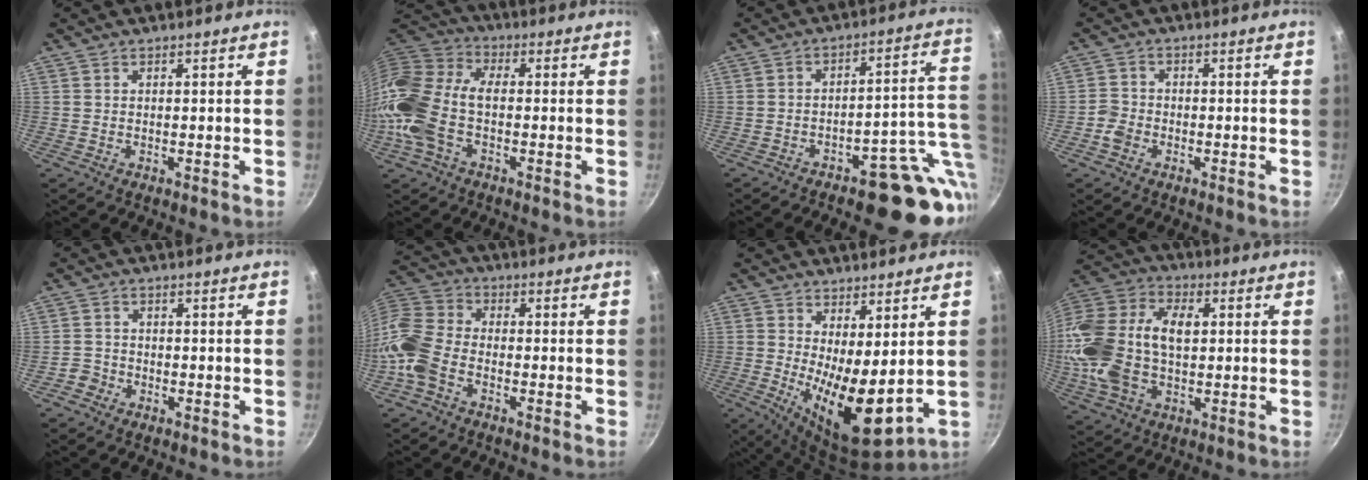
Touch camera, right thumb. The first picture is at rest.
{"total": 15.5, "force": [-3.3, 9.1, 12.1], "torque": [-0.240, 0.032, -0.089]}
{"total": 15.9, "force": [-5.1, 7.1, 13.2], "torque": [-0.107, 0.037, -0.063]}
{"total": 2.9, "force": [-1.7, 2.2, 1.1], "torque": [-0.019, 0.022, -0.036]}
{"total": 2.6, "force": [-1.7, 1.9, 0.3], "torque": [0.000, 0.022, -0.030]}
{"total": 9.4, "force": [-4.3, 5.8, 6.0], "torque": [-0.124, 0.040, -0.111]}
{"total": 12.8, "force": [1.2, 4.9, 11.8], "torque": [-0.174, -0.036, 0.030]}
{"total": 21.5, "force": [0.4, 13.7, 16.6], "torque": [-0.330, 0.033, -0.001]}